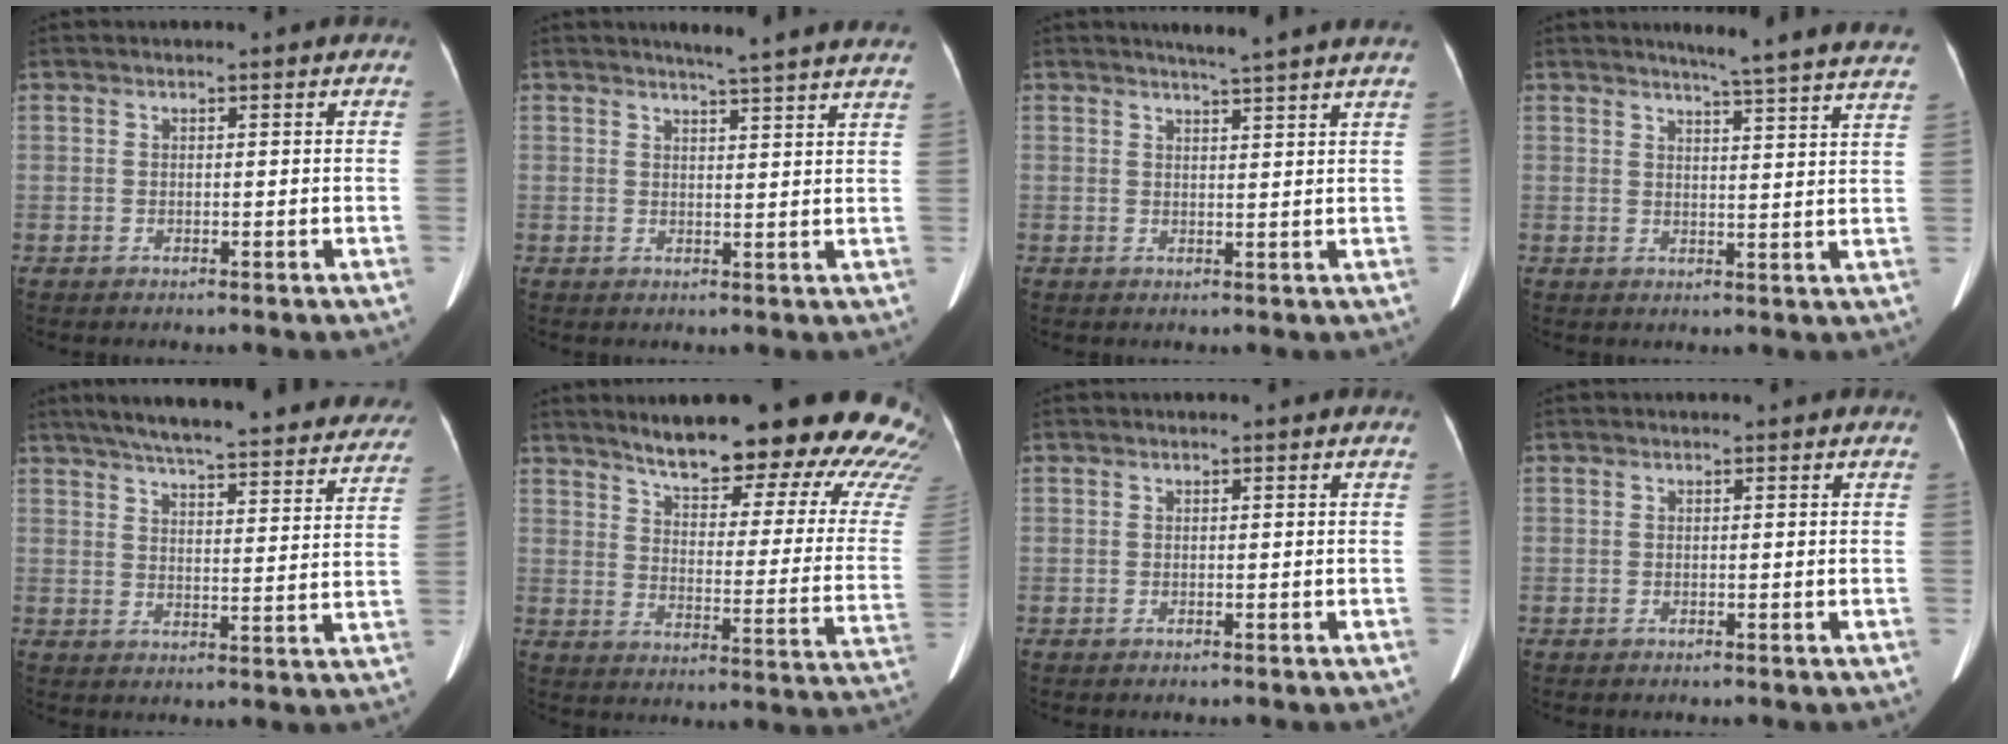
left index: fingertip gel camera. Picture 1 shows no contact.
{"total": 11.8, "force": [11.0, 0.2, 4.4], "torque": [-0.050, -0.011, 0.114]}
{"total": 6.4, "force": [6.0, -0.3, 2.4], "torque": [-0.032, 0.013, 0.061]}
{"total": 17.2, "force": [16.0, -0.3, 6.3], "torque": [-0.081, -0.051, 0.177]}
{"total": 31.4, "force": [27.8, 5.0, 13.7], "torque": [-0.214, -0.034, 0.337]}
{"total": 27.3, "force": [22.6, 5.1, 14.4], "torque": [-0.174, -0.060, 0.271]}
{"total": 0.0}
{"total": 0.0}